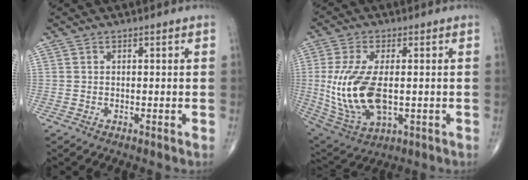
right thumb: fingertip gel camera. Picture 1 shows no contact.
{"total": 15.7, "force": [-0.7, 7.9, 13.5], "torque": [-0.289, -0.016, 0.003]}